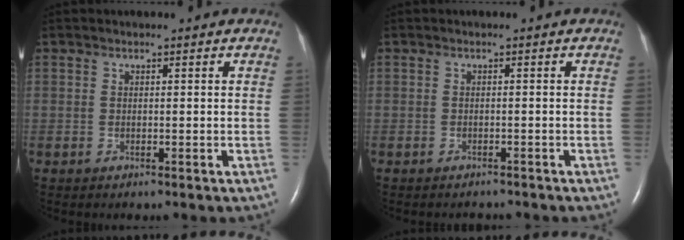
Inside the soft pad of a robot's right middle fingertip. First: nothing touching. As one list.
[{"total": 1.6, "force": [-1.6, 0.5, 0.1], "torque": [-0.004, -0.002, -0.018]}]